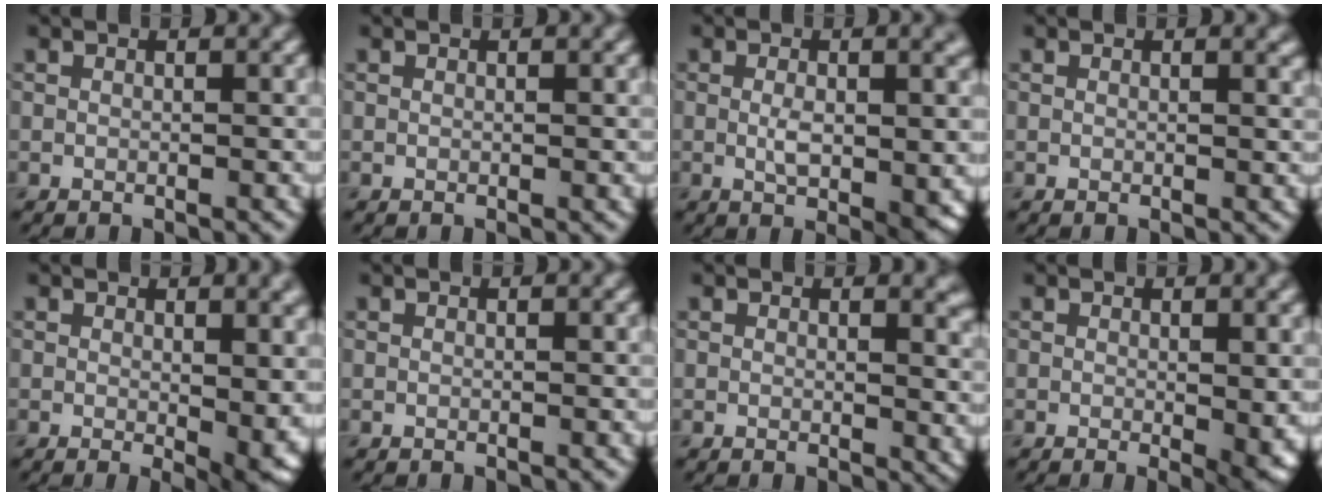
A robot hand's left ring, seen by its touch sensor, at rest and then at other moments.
{"total": 0.0}
{"total": 5.3, "force": [-0.2, 1.9, 5.0], "torque": [-0.079, -0.004, -0.001]}
{"total": 0.7, "force": [0.5, 0.1, 0.3], "torque": [-0.002, -0.001, 0.009]}
{"total": 5.7, "force": [0.4, 1.8, 5.3], "torque": [-0.064, -0.023, 0.017]}
{"total": 0.0}
{"total": 2.2, "force": [0.9, 1.2, 1.6], "torque": [-0.015, -0.008, 0.016]}
{"total": 3.0, "force": [-0.1, 0.6, 2.9], "torque": [-0.036, -0.013, 0.000]}